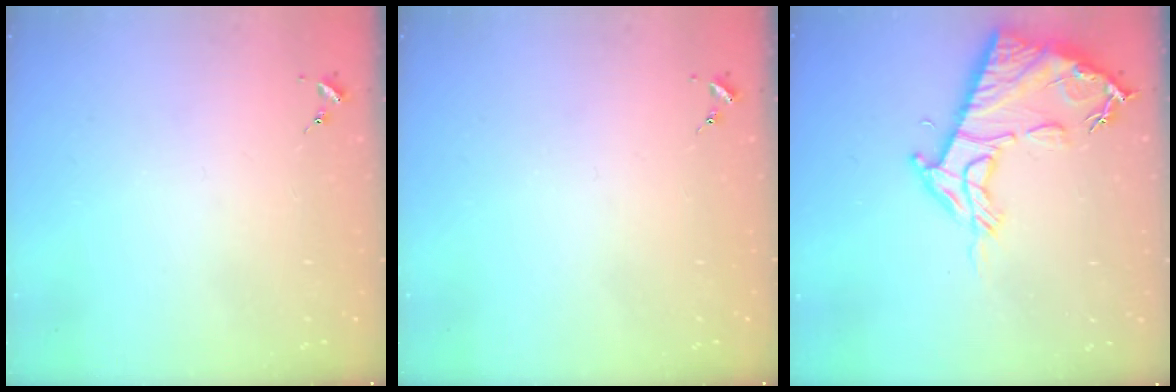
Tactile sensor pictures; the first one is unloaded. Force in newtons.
{"total": 0.0}
{"total": 15.5, "press": 15.5, "slide": 1.2}